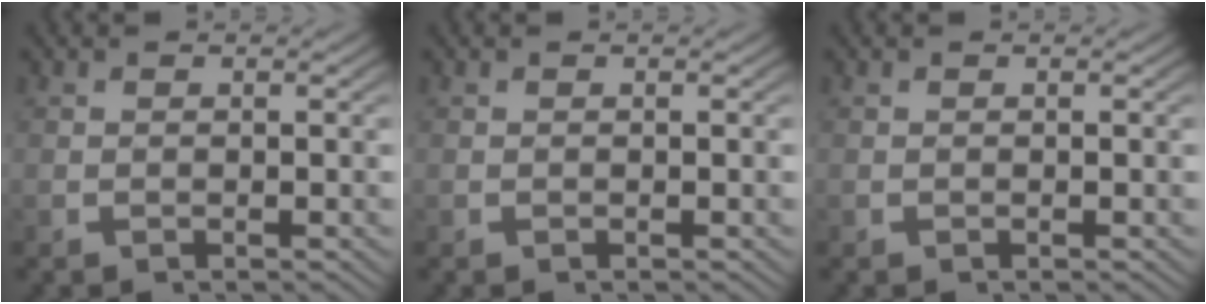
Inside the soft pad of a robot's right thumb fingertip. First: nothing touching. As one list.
[{"total": 0.0}, {"total": 0.0}]